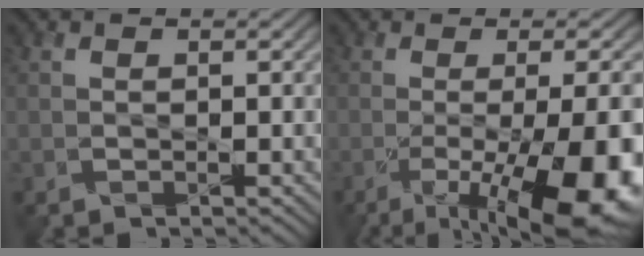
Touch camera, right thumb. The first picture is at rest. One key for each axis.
{"total": 15.6, "fx": -5.4, "fy": 4.4, "fz": 13.9, "tx": -0.182, "ty": -0.022, "tz": -0.071}